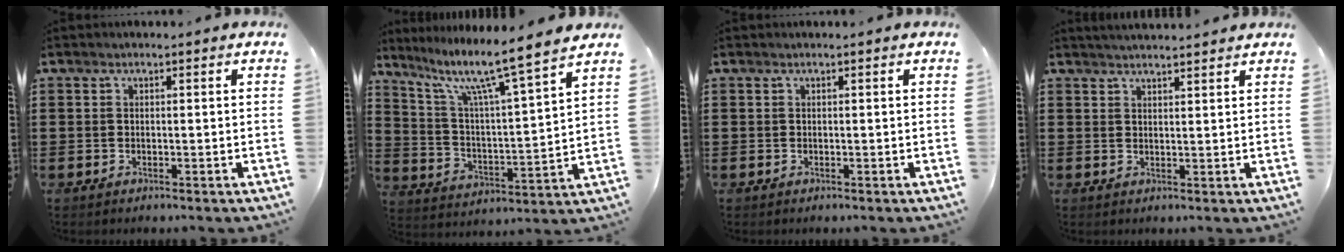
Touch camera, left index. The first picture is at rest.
{"total": 9.2, "force": [7.0, -0.3, 6.0], "torque": [-0.135, -0.053, 0.106]}
{"total": 0.0}
{"total": 1.8, "force": [1.7, -0.3, 0.2], "torque": [-0.007, -0.002, 0.033]}